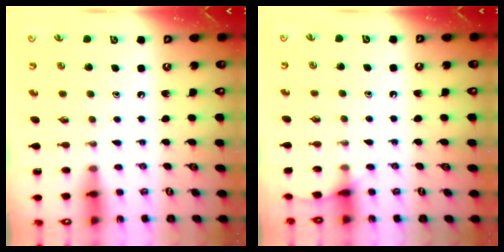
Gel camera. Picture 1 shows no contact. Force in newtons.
{"total": 6.6, "press": 6.6, "slide": 0.7}